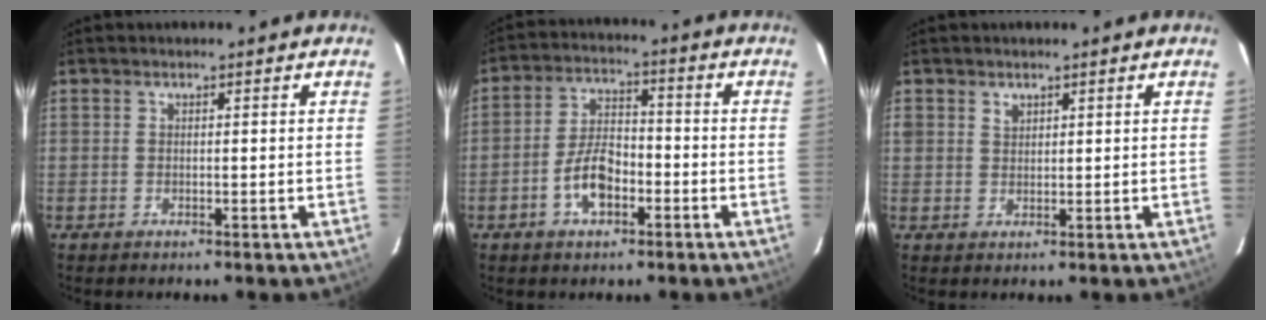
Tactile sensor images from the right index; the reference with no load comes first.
{"total": 8.0, "force": [-3.5, 4.2, 5.9], "torque": [-0.118, 0.014, -0.058]}
{"total": 2.0, "force": [1.2, 1.5, 0.5], "torque": [-0.003, 0.005, 0.022]}